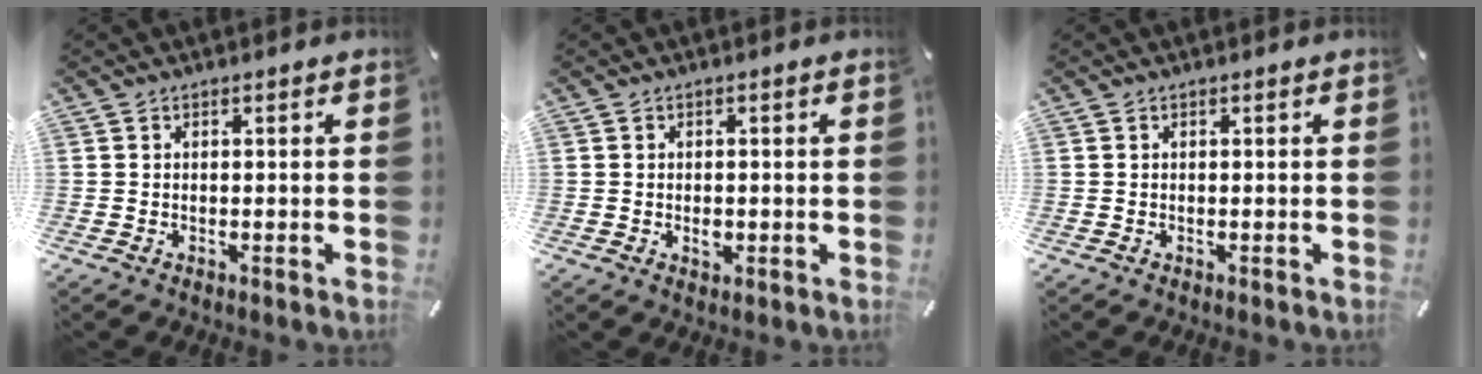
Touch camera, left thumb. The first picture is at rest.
{"total": 2.1, "force": [-0.4, 1.5, 1.4], "torque": [-0.026, 0.001, -0.005]}
{"total": 0.0}